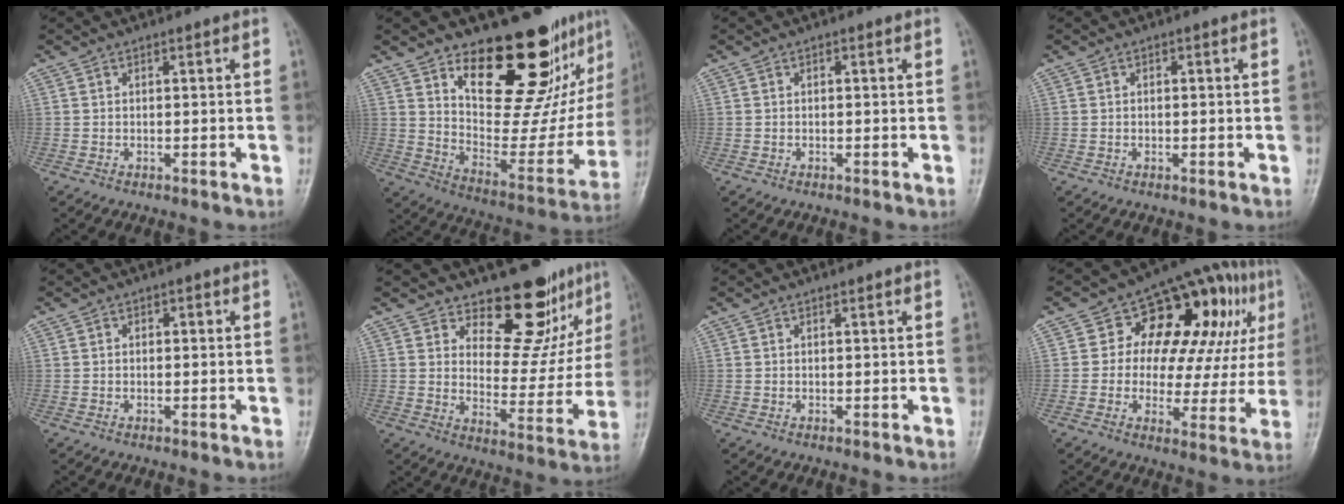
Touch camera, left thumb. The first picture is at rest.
{"total": 23.3, "force": [15.5, 9.8, 14.4], "torque": [-0.142, -0.107, 0.244]}
{"total": 0.0}
{"total": 0.0}
{"total": 0.6, "force": [0.1, 0.5, 0.4], "torque": [0.002, 0.003, -0.002]}
{"total": 13.5, "force": [10.7, 6.1, 5.6], "torque": [-0.018, -0.092, 0.153]}
{"total": 0.0}
{"total": 20.6, "force": [5.9, 11.7, 15.9], "torque": [-0.150, 0.018, 0.074]}